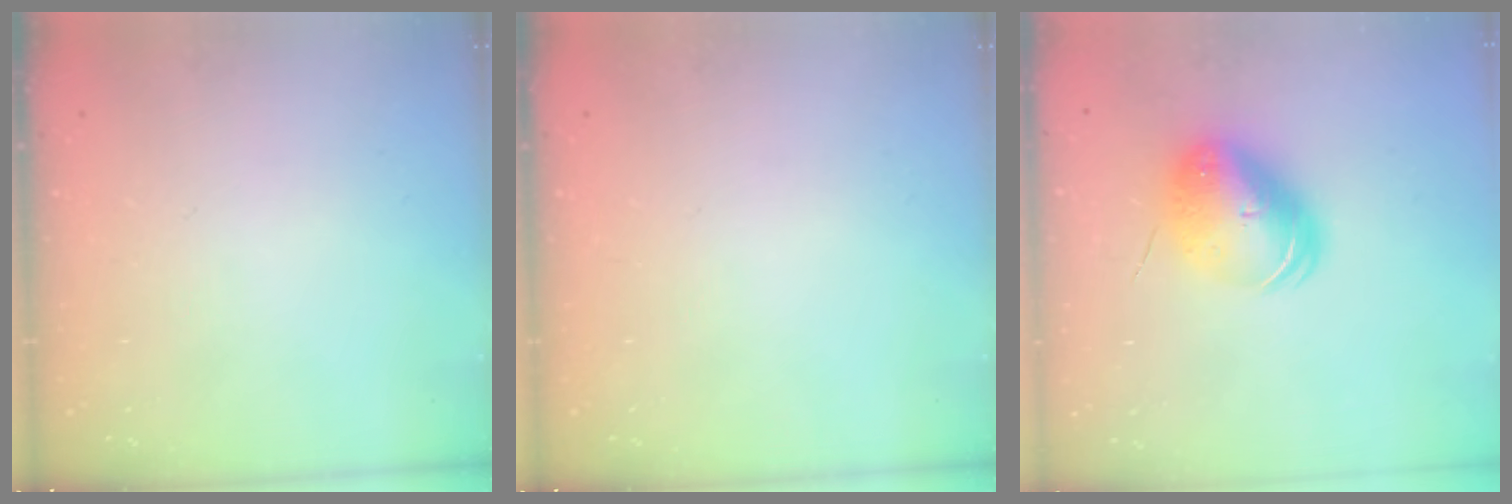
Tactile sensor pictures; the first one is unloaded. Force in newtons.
{"total": 0.0}
{"total": 10.4, "press": 10.1, "slide": 2.3}